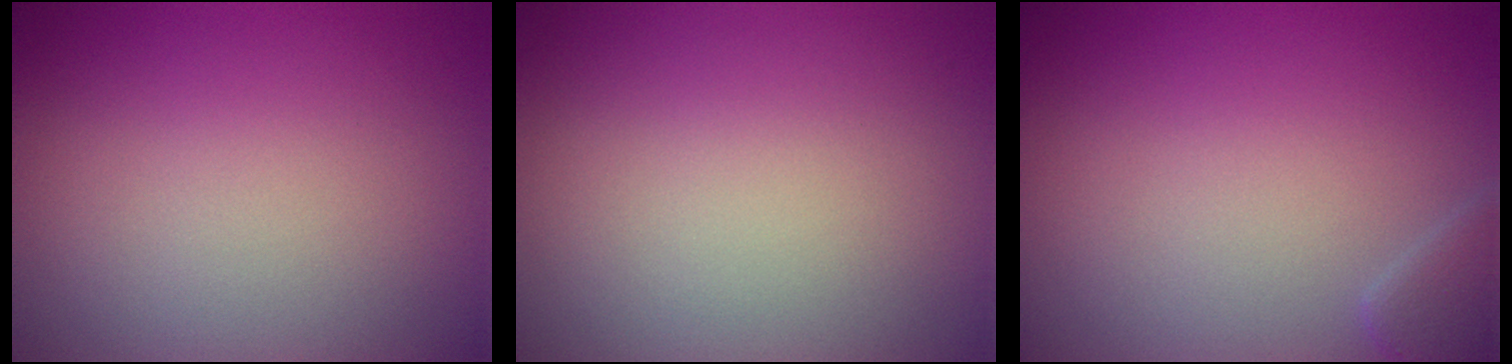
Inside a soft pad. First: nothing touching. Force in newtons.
{"total": 0.0}
{"total": 1.7, "press": 1.7, "slide": 0.2}